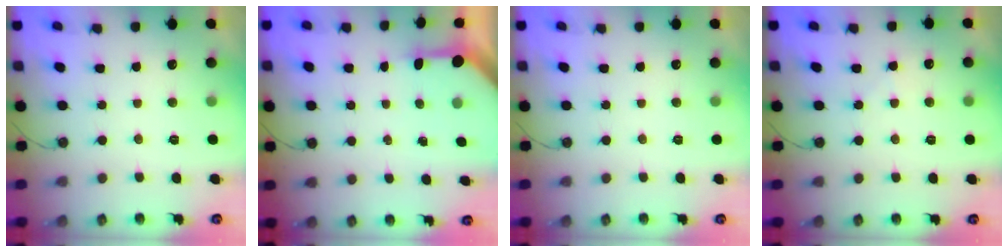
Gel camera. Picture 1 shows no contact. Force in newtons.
{"total": 3.1, "press": 3.1, "slide": 0.2}
{"total": 0.0}
{"total": 3.4, "press": 3.3, "slide": 0.6}